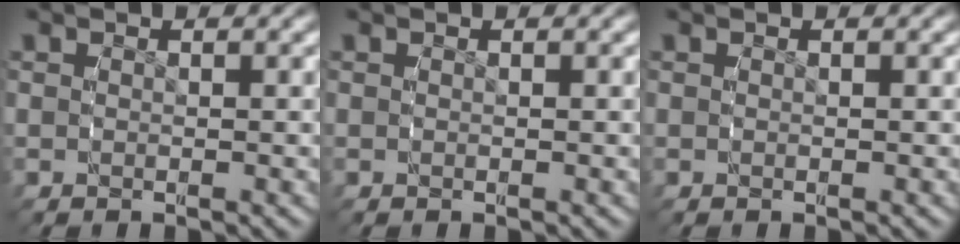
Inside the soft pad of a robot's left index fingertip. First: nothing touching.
{"total": 0.0}
{"total": 0.0}